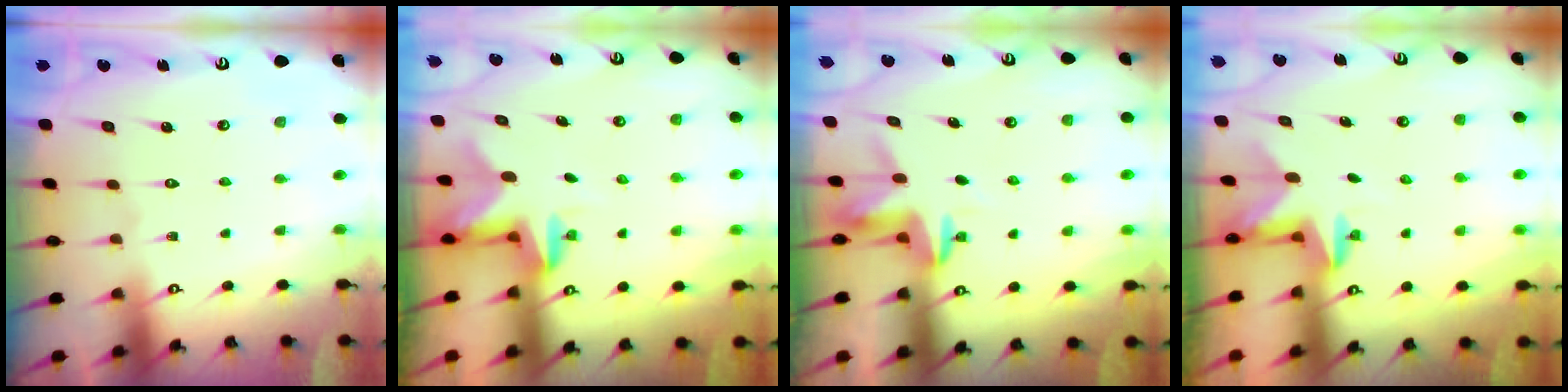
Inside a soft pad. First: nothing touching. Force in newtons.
{"total": 2.5, "press": 2.5, "slide": 0.4}
{"total": 3.6, "press": 3.6, "slide": 0.2}
{"total": 2.4, "press": 2.3, "slide": 0.4}